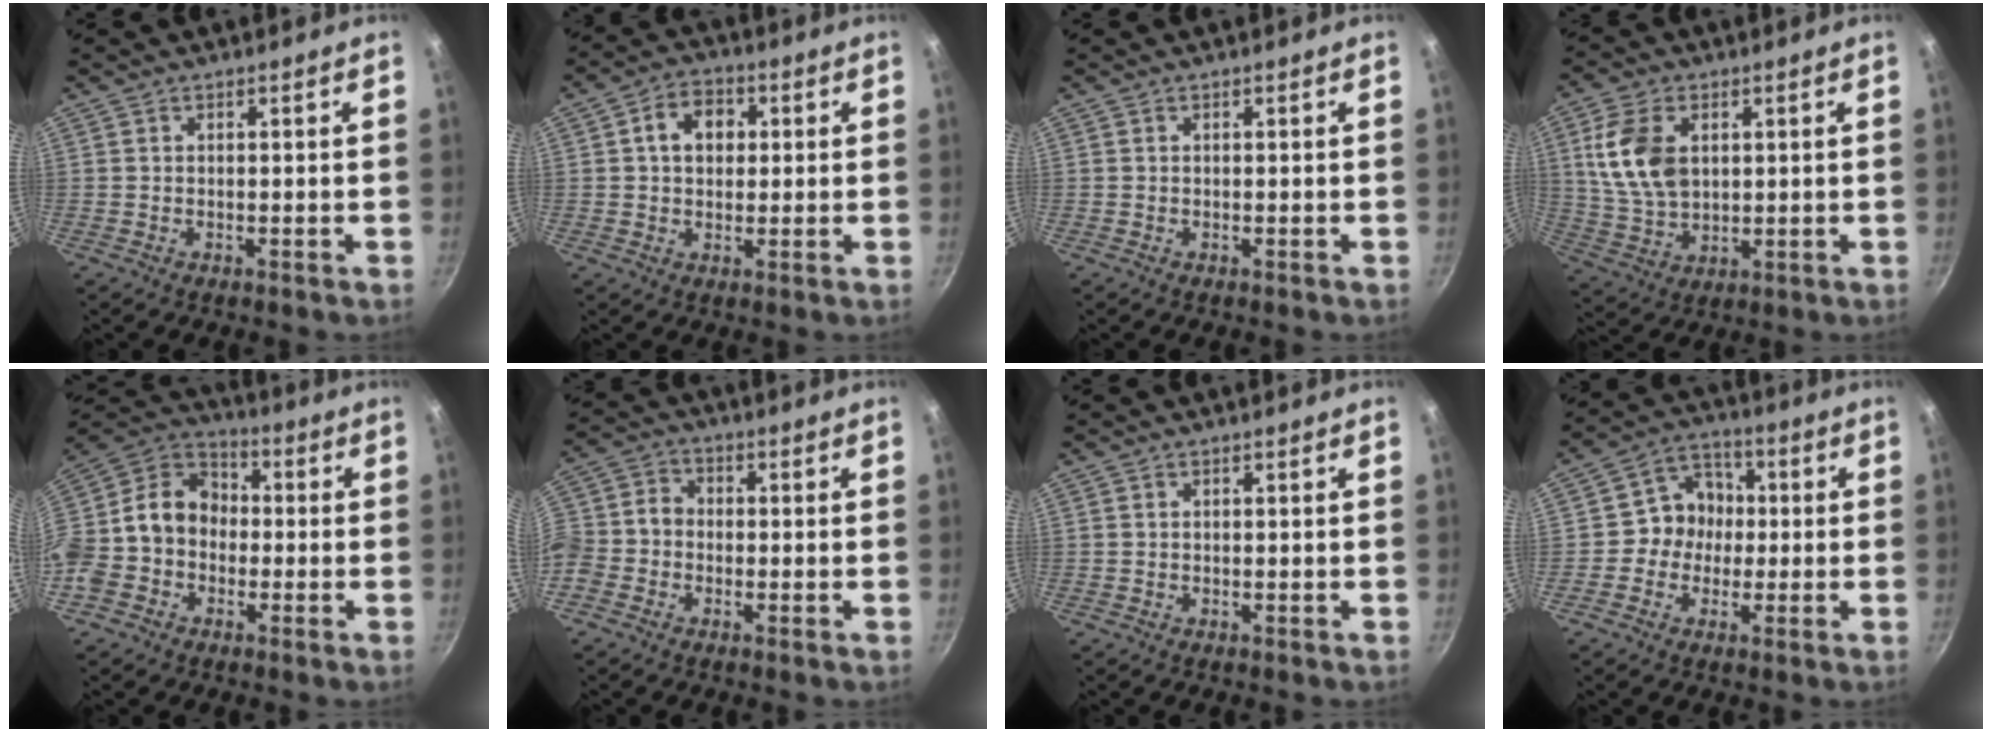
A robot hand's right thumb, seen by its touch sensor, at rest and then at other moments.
{"total": 7.4, "force": [1.5, 5.7, 4.5], "torque": [-0.047, 0.010, 0.014]}
{"total": 0.0}
{"total": 11.9, "force": [2.8, 7.8, 8.6], "torque": [-0.152, -0.014, 0.062]}
{"total": 16.4, "force": [-2.3, 13.5, 8.9], "torque": [-0.138, 0.059, -0.060]}
{"total": 9.0, "force": [-2.7, 7.4, 4.4], "torque": [-0.084, 0.036, -0.071]}
{"total": 0.0}
{"total": 8.0, "force": [-0.5, 7.4, 3.2], "torque": [-0.007, 0.021, -0.024]}